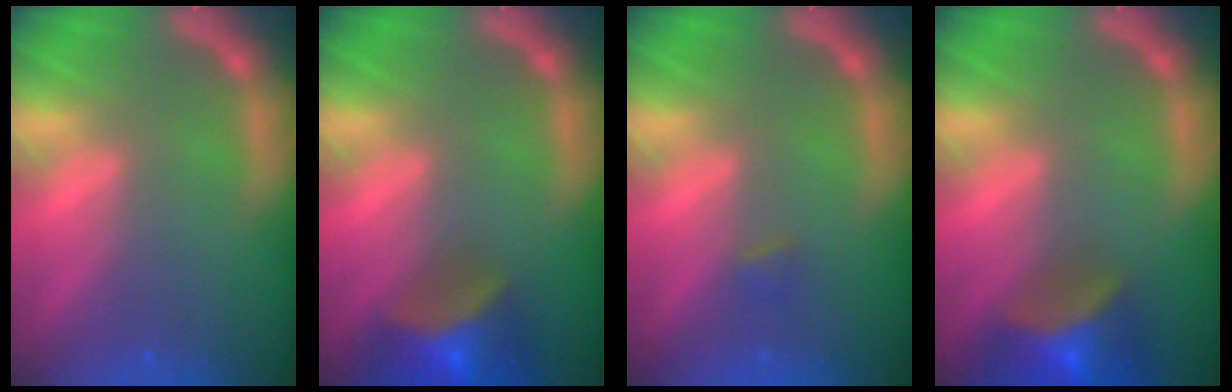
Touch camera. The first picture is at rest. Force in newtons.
{"total": 7.5}
{"total": 0.9}
{"total": 7.5}